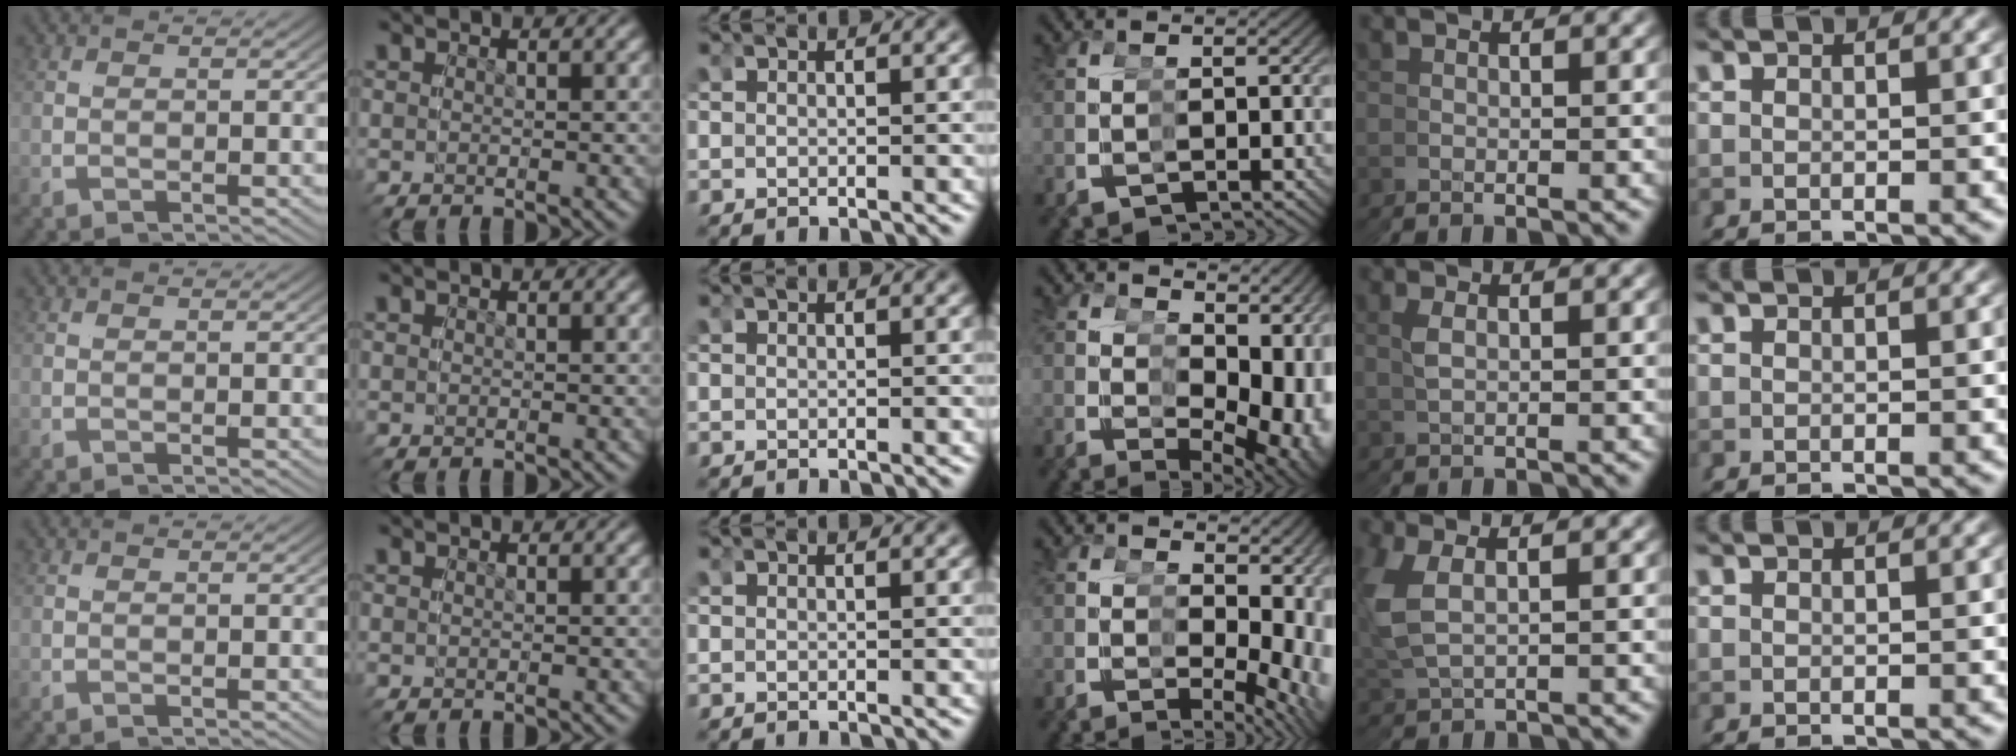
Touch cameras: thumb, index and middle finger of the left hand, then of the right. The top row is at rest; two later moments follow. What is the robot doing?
{"motion": "grasp_and_lifting", "object": "legos"}